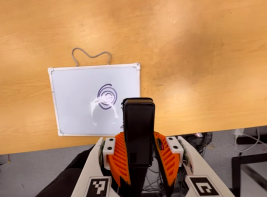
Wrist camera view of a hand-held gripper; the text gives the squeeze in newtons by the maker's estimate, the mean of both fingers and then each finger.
{"total": 5.0, "left": 3.6, "right": 6.5}